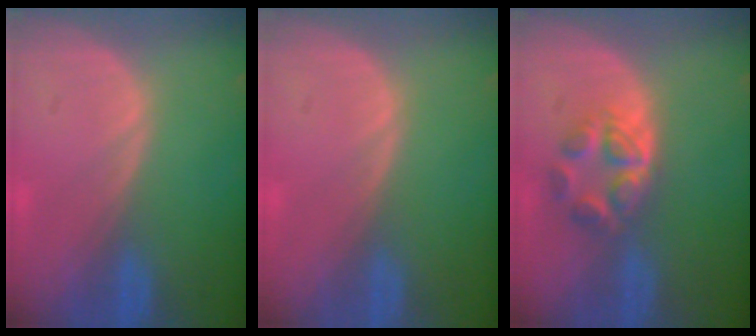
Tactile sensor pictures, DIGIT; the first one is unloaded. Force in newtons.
{"total": 0.0}
{"total": 5.2, "press": 5.0, "slide": 1.4}